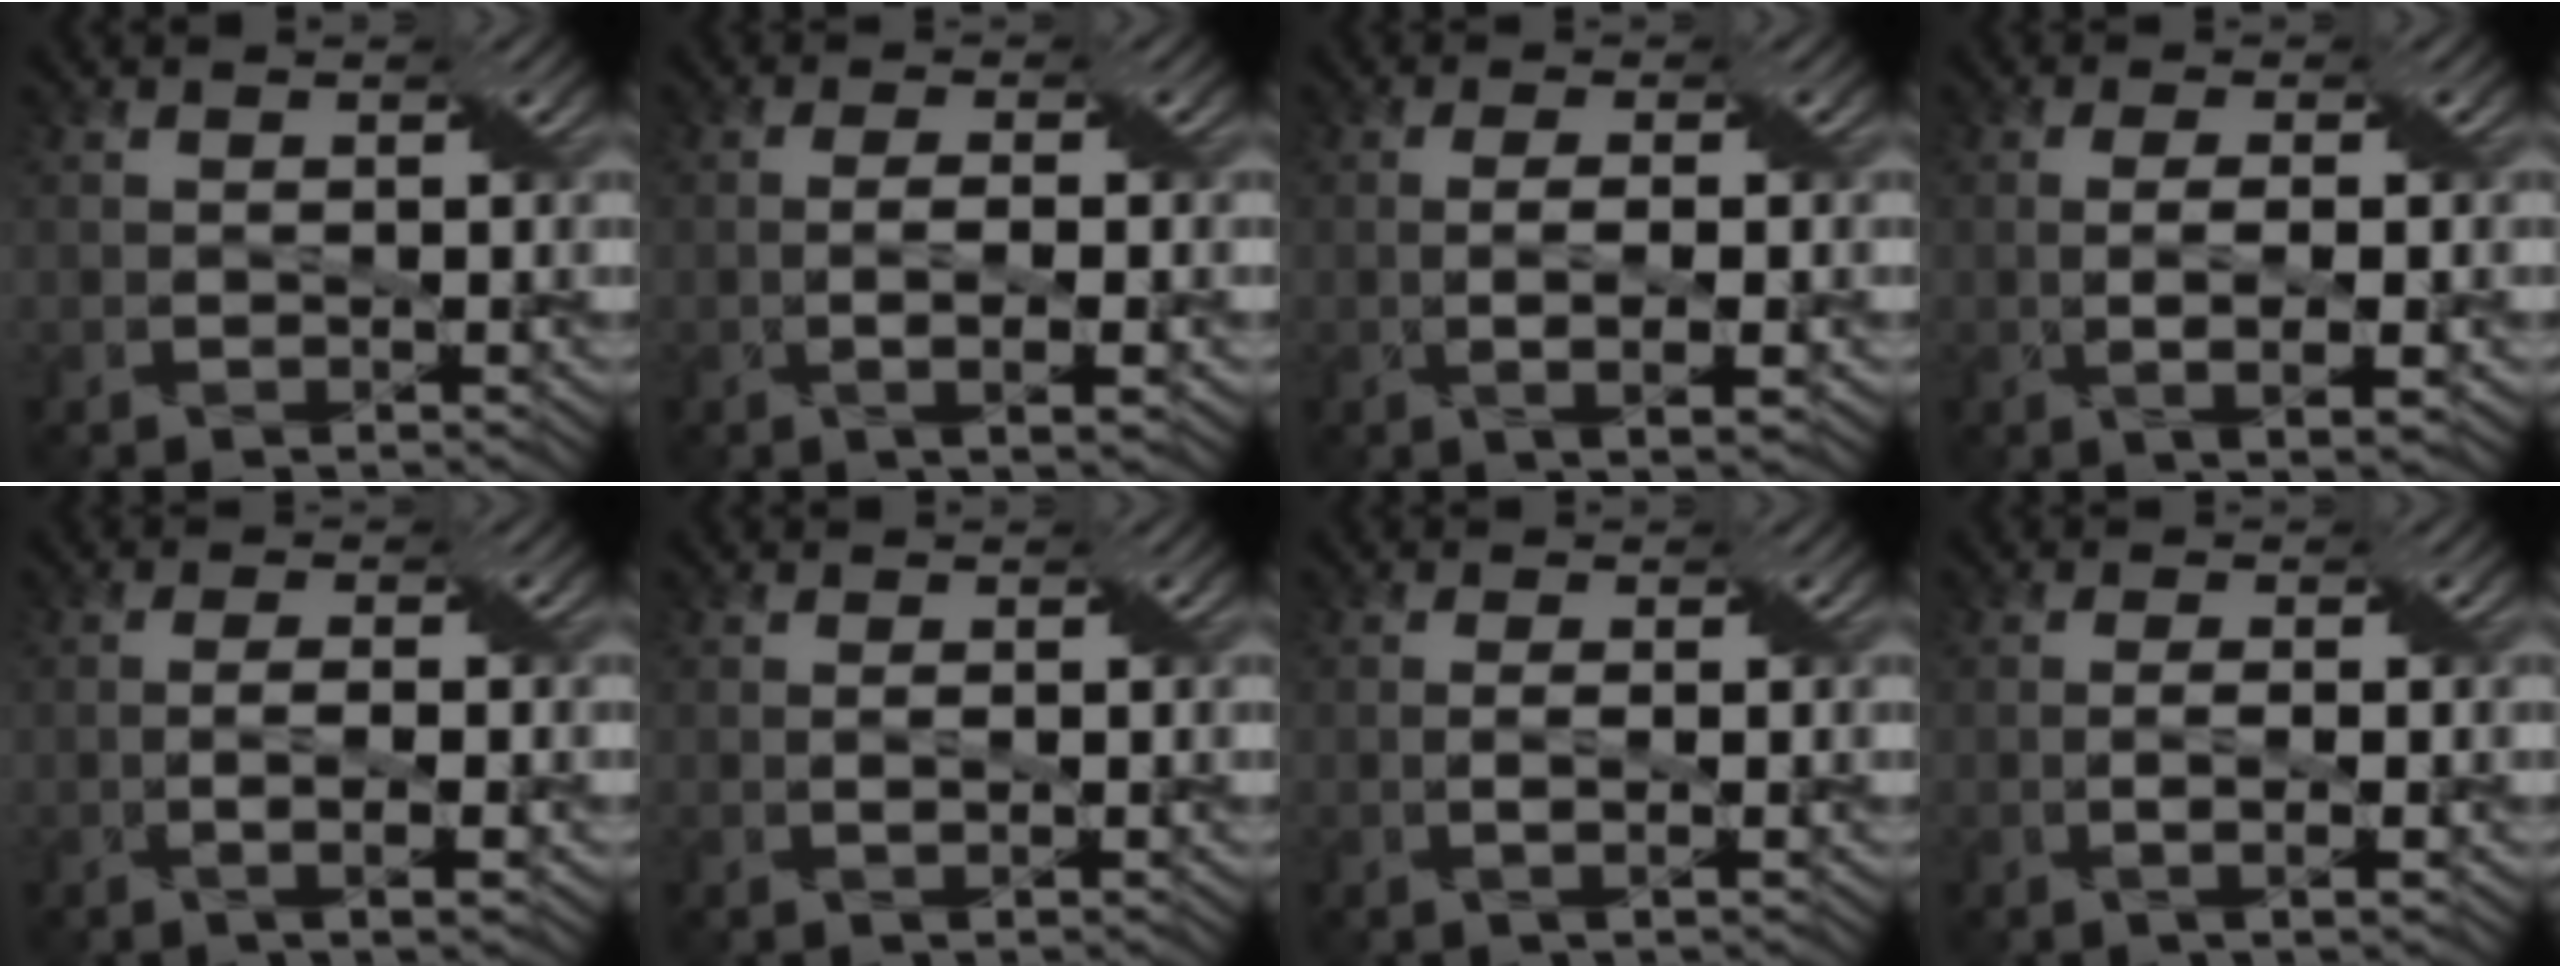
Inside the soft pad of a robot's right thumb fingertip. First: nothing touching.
{"total": 3.5, "force": [-0.7, 0.7, 3.3], "torque": [-0.062, 0.005, -0.014]}
{"total": 3.8, "force": [-0.6, 0.7, 3.7], "torque": [-0.070, 0.003, -0.010]}
{"total": 4.2, "force": [-0.6, 0.9, 4.1], "torque": [-0.080, 0.003, -0.008]}
{"total": 3.1, "force": [-0.7, 0.6, 2.9], "torque": [-0.054, 0.006, -0.016]}
{"total": 0.9, "force": [0.1, 0.1, 0.8], "torque": [-0.017, 0.002, 0.001]}
{"total": 1.5, "force": [-0.2, 0.2, 1.4], "torque": [-0.031, 0.004, -0.005]}
{"total": 2.2, "force": [-0.5, 0.3, 2.1], "torque": [-0.040, 0.004, -0.010]}